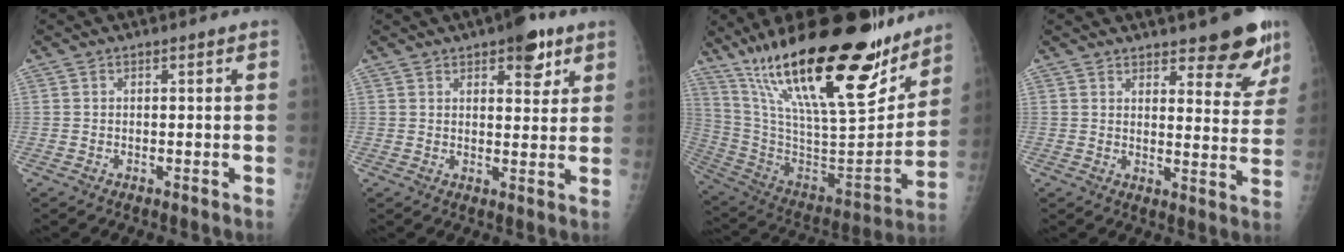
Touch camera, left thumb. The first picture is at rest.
{"total": 7.2, "force": [4.3, 3.1, 4.9], "torque": [-0.040, -0.017, 0.052]}
{"total": 32.9, "force": [21.9, 9.1, 22.9], "torque": [-0.352, -0.082, 0.370]}
{"total": 11.0, "force": [7.7, 3.5, 7.0], "torque": [-0.049, -0.048, 0.099]}